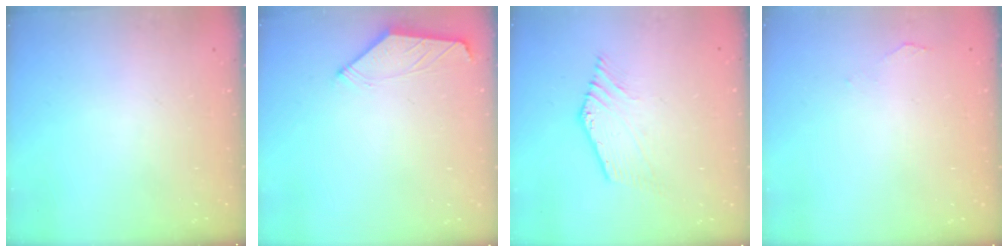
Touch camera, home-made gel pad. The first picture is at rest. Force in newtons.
{"total": 2.0, "press": 1.9, "slide": 0.5}
{"total": 1.8, "press": 1.8, "slide": 0.2}
{"total": 1.8, "press": 1.8, "slide": 0.4}